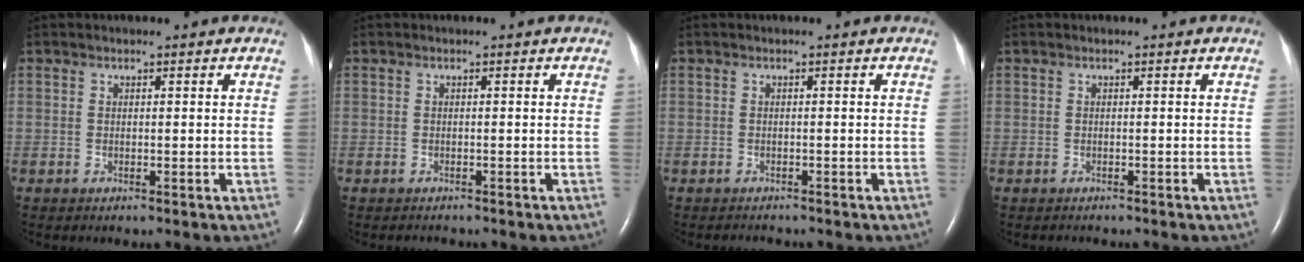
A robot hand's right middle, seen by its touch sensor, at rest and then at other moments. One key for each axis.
{"total": 1.1, "fx": -1.0, "fy": 0.3, "fz": 0.2, "tx": -0.010, "ty": -0.003, "tz": -0.011}
{"total": 1.6, "fx": -1.5, "fy": 0.4, "fz": 0.3, "tx": -0.010, "ty": -0.005, "tz": -0.016}
{"total": 0.7, "fx": -0.7, "fy": 0.2, "fz": 0.2, "tx": -0.011, "ty": -0.002, "tz": -0.007}